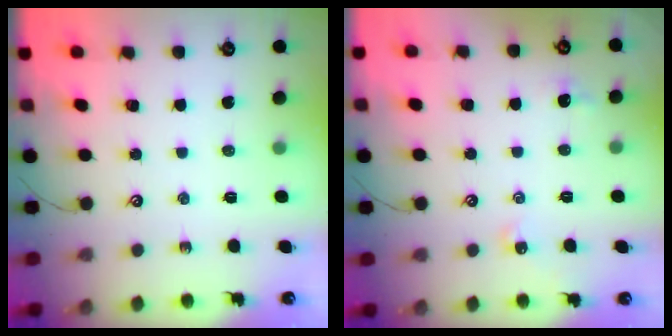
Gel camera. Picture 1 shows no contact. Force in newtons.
{"total": 2.4, "press": 2.4, "slide": 0.5}